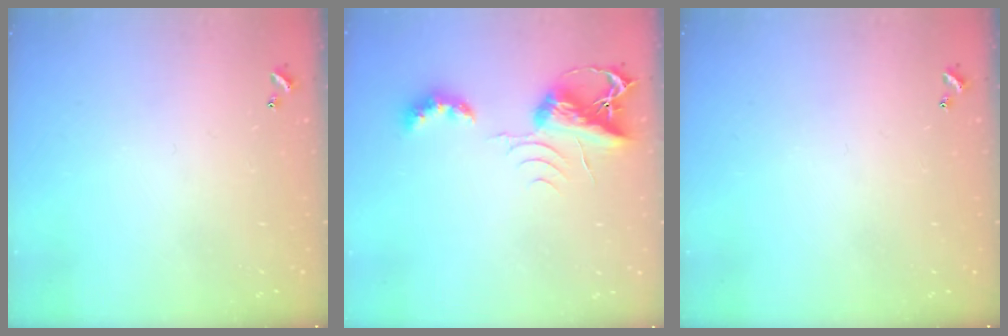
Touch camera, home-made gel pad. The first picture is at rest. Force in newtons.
{"total": 7.1, "press": 7.0, "slide": 0.7}
{"total": 0.0}